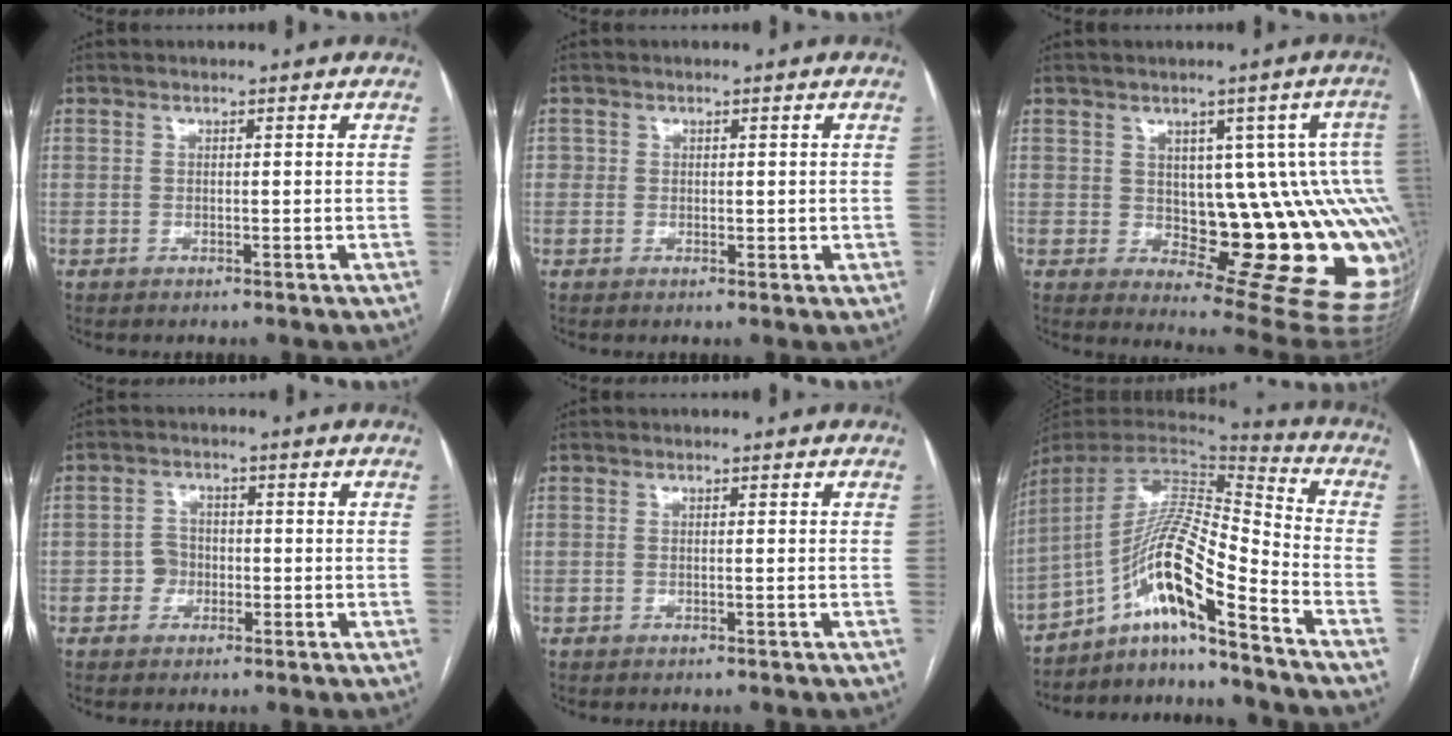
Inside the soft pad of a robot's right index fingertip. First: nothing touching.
{"total": 1.9, "force": [0.4, 1.7, 0.7], "torque": [-0.003, -0.001, 0.006]}
{"total": 15.2, "force": [-0.6, 5.2, 14.2], "torque": [-0.113, 0.012, 0.005]}
{"total": 3.0, "force": [-1.0, 2.6, 0.9], "torque": [-0.010, 0.012, -0.020]}
{"total": 0.0}
{"total": 15.3, "force": [-10.0, 0.0, 11.7], "torque": [-0.212, 0.020, -0.177]}